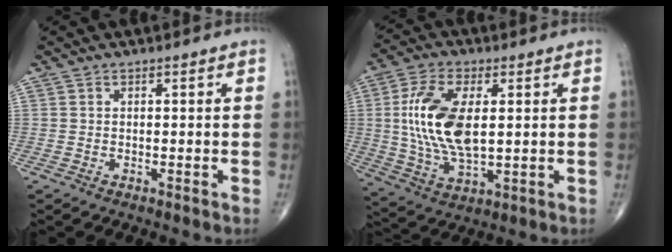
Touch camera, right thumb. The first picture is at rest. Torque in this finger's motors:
{"motor_torque": [1.81, 2.54, 1.68, 0.03, 0.40]}